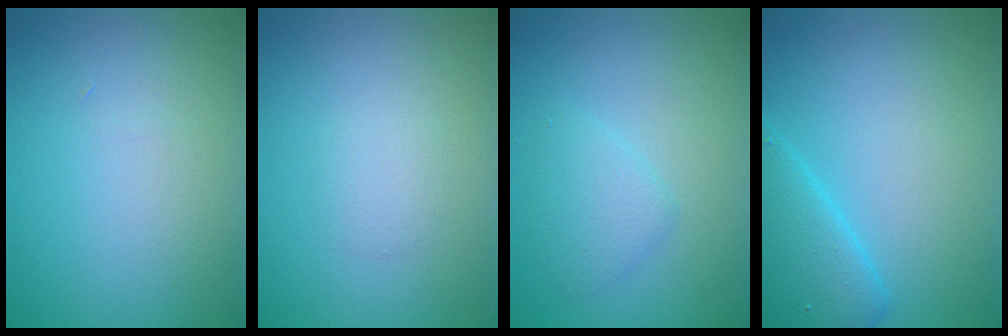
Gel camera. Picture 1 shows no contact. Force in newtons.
{"total": 1.2, "press": 1.2, "slide": 0.0}
{"total": 2.0, "press": 2.0, "slide": 0.1}
{"total": 4.3, "press": 4.3, "slide": 0.3}